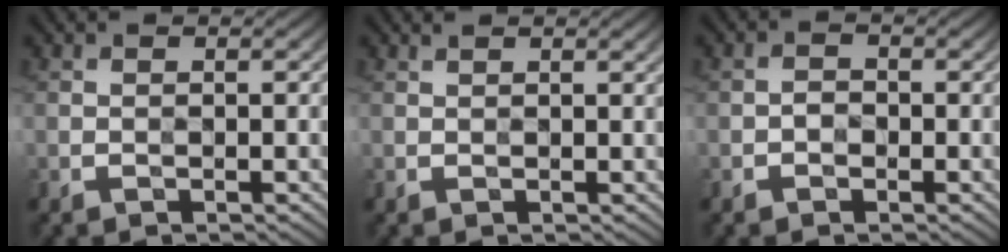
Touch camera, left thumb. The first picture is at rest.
{"total": 1.2, "force": [0.9, 0.2, 0.8], "torque": [-0.014, 0.001, 0.013]}
{"total": 1.2, "force": [-0.6, 0.9, 0.2], "torque": [-0.004, 0.000, -0.015]}